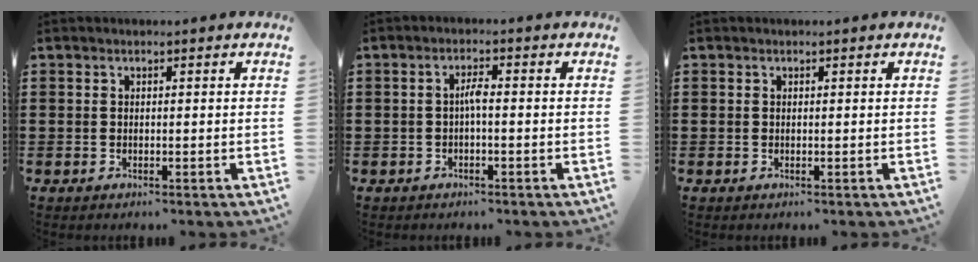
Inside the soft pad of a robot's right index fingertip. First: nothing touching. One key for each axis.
{"total": 2.2, "fx": -0.4, "fy": 0.3, "fz": 2.1, "tx": -0.041, "ty": 0.003, "tz": -0.010}
{"total": 0.0}